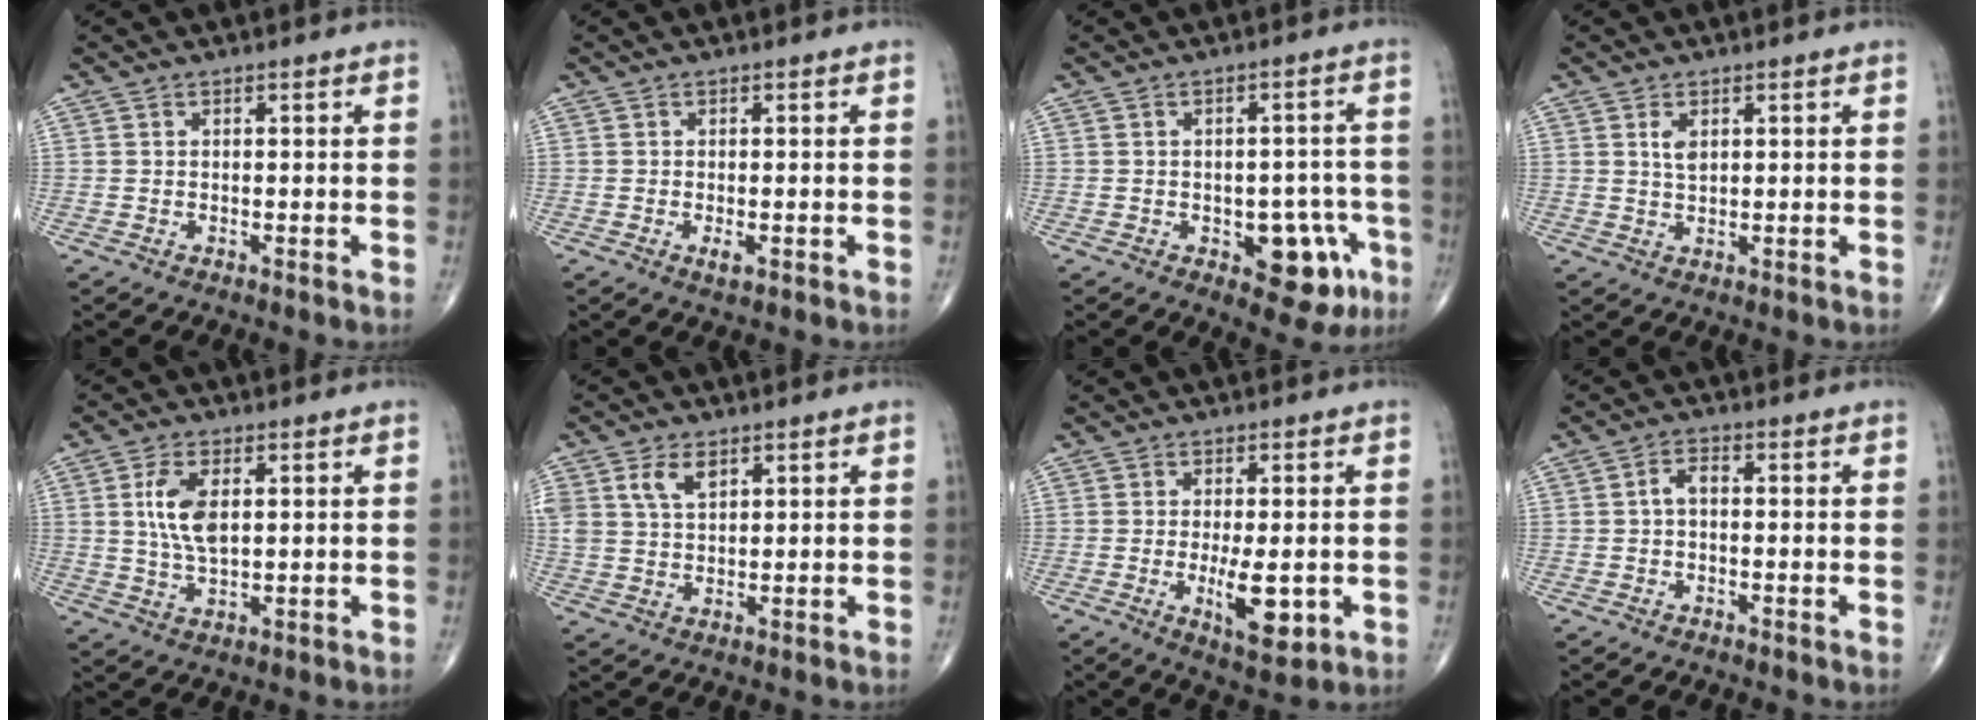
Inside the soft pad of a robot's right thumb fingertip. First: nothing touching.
{"total": 1.7, "force": [-0.6, 0.7, 1.4], "torque": [-0.025, -0.003, -0.008]}
{"total": 10.0, "force": [-3.9, 5.6, 7.3], "torque": [-0.050, 0.023, -0.041]}
{"total": 4.5, "force": [1.2, 2.2, 3.8], "torque": [-0.074, -0.005, 0.027]}
{"total": 7.6, "force": [1.7, 3.8, 6.4], "torque": [-0.129, -0.006, 0.036]}
{"total": 6.0, "force": [2.9, 3.5, 3.9], "torque": [-0.067, -0.008, 0.060]}
{"total": 7.8, "force": [-1.3, 2.8, 7.1], "torque": [-0.111, -0.017, -0.013]}
{"total": 2.6, "force": [-0.1, 1.5, 2.1], "torque": [-0.035, 0.013, -0.007]}